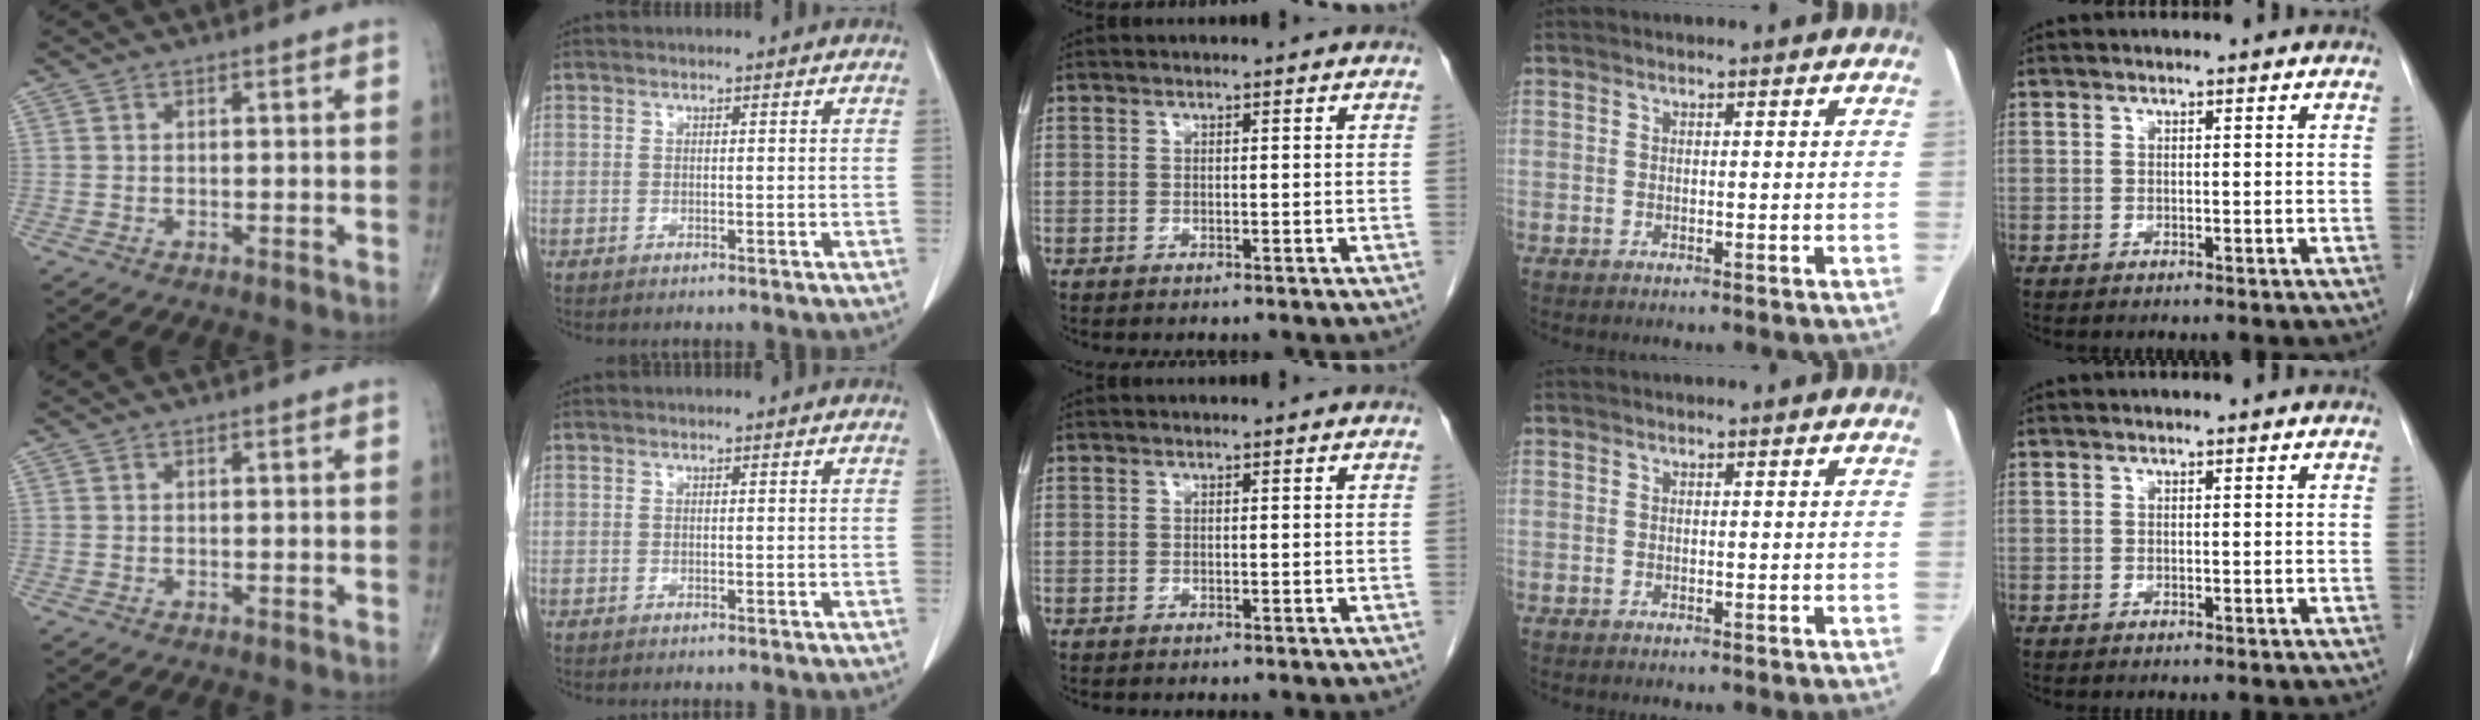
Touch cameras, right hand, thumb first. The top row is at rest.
{}